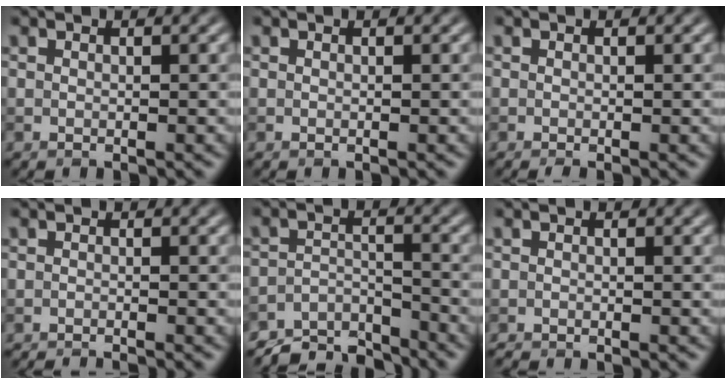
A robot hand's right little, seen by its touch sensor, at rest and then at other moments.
{"total": 0.0}
{"total": 0.5, "force": [-0.3, 0.1, 0.5], "torque": [-0.007, -0.004, -0.005]}
{"total": 2.2, "force": [-2.0, 0.2, 0.8], "torque": [-0.010, -0.003, -0.036]}
{"total": 5.8, "force": [-5.5, 1.4, 1.3], "torque": [-0.019, -0.010, -0.097]}
{"total": 1.4, "force": [-1.3, 0.0, 0.2], "torque": [0.002, -0.005, -0.023]}